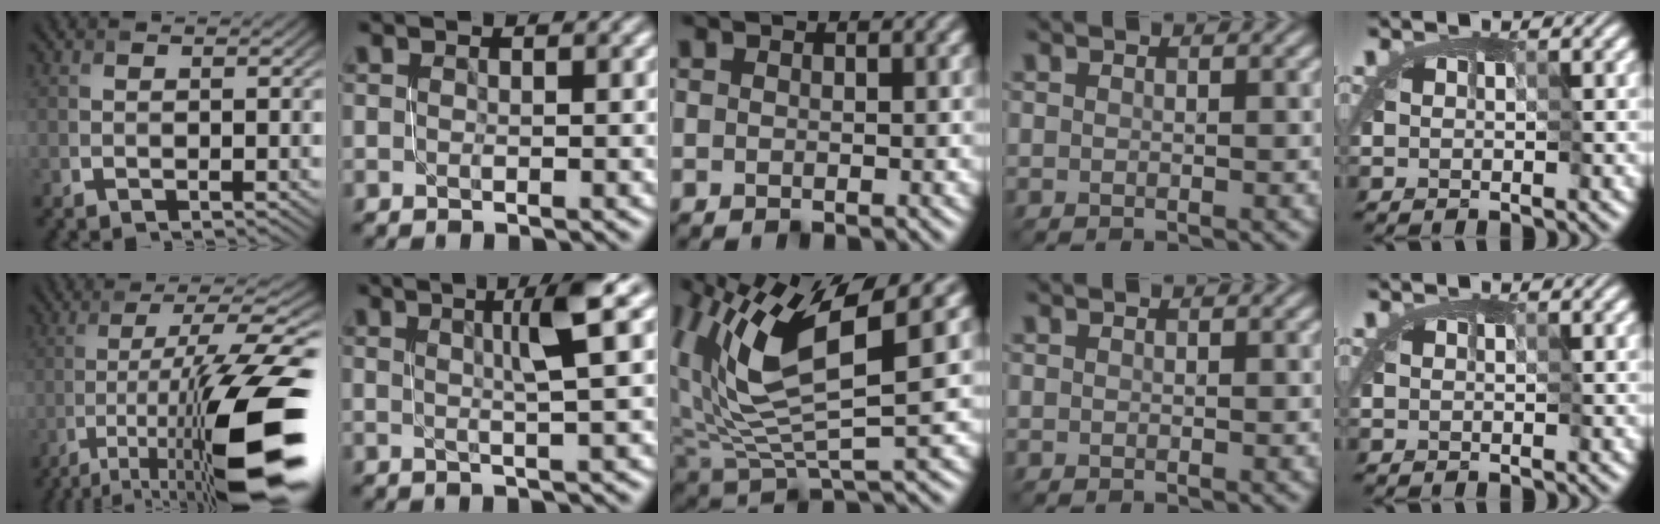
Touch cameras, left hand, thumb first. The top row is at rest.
{"thumb": {"total": 16.5, "force": [-6.9, 3.6, 14.5], "torque": [-0.235, 0.003, -0.112]}, "index": {"total": 4.5, "force": [1.3, 0.3, 4.3], "torque": [-0.070, 0.007, 0.027]}, "middle": {"total": 11.0, "force": [4.2, 3.4, 9.5], "torque": [-0.196, 0.009, 0.082]}}